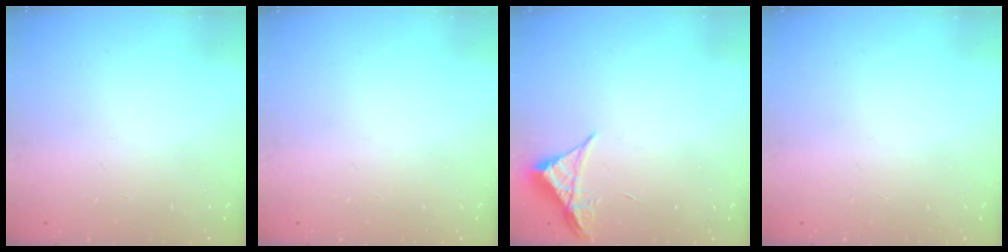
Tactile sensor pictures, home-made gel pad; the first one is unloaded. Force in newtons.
{"total": 0.0}
{"total": 4.1, "press": 4.1, "slide": 0.5}
{"total": 0.0}